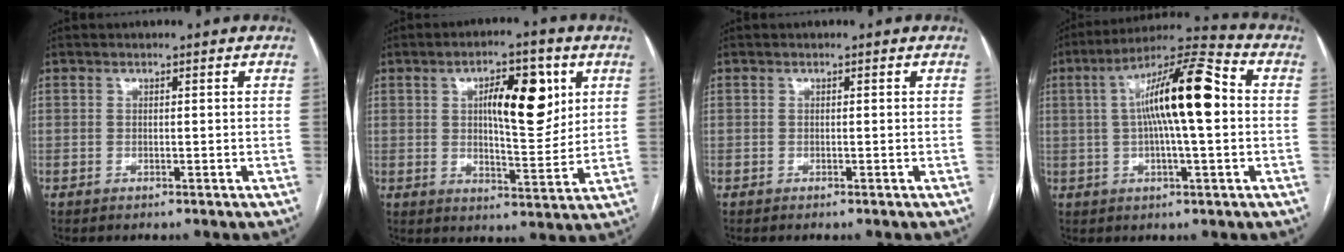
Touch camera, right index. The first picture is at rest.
{"total": 11.1, "force": [3.6, 3.6, 9.9], "torque": [-0.151, 0.009, 0.061]}
{"total": 0.0}
{"total": 14.6, "force": [1.4, 1.9, 14.4], "torque": [-0.248, 0.029, 0.017]}